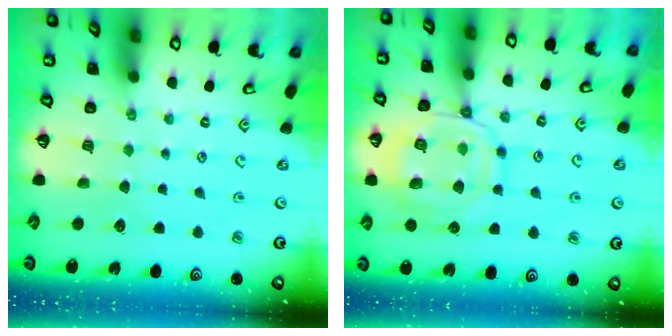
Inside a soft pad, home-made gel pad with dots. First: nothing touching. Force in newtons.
{"total": 12.9, "press": 12.8, "slide": 1.3}